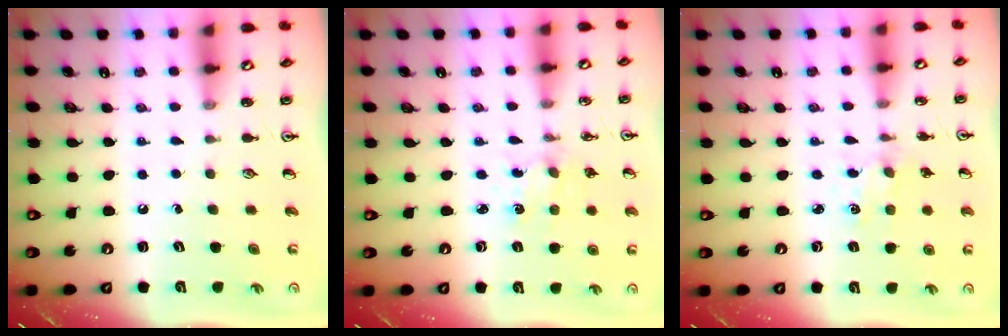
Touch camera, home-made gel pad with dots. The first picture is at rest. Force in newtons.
{"total": 2.3, "press": 2.3, "slide": 0.4}
{"total": 1.0, "press": 1.0, "slide": 0.2}